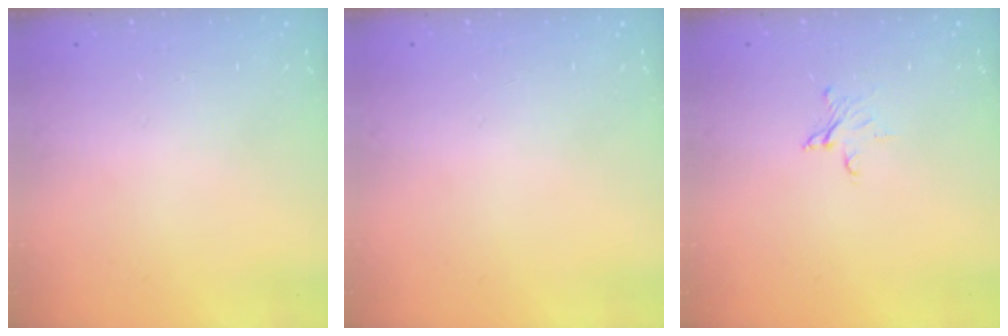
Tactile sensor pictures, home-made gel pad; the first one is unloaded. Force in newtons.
{"total": 0.0}
{"total": 2.9, "press": 2.9, "slide": 0.3}